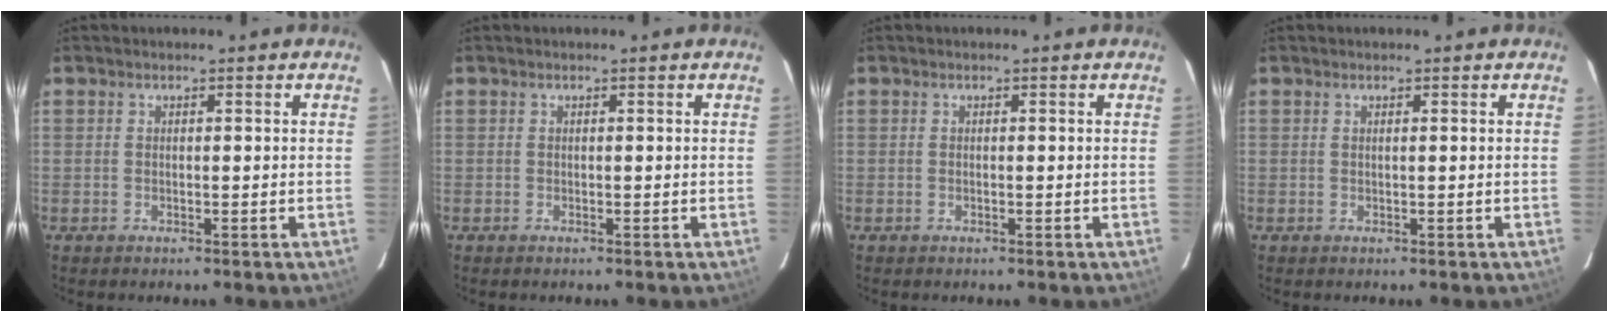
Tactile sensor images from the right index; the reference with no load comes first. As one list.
[{"total": 0.0}, {"total": 0.0}, {"total": 0.0}]